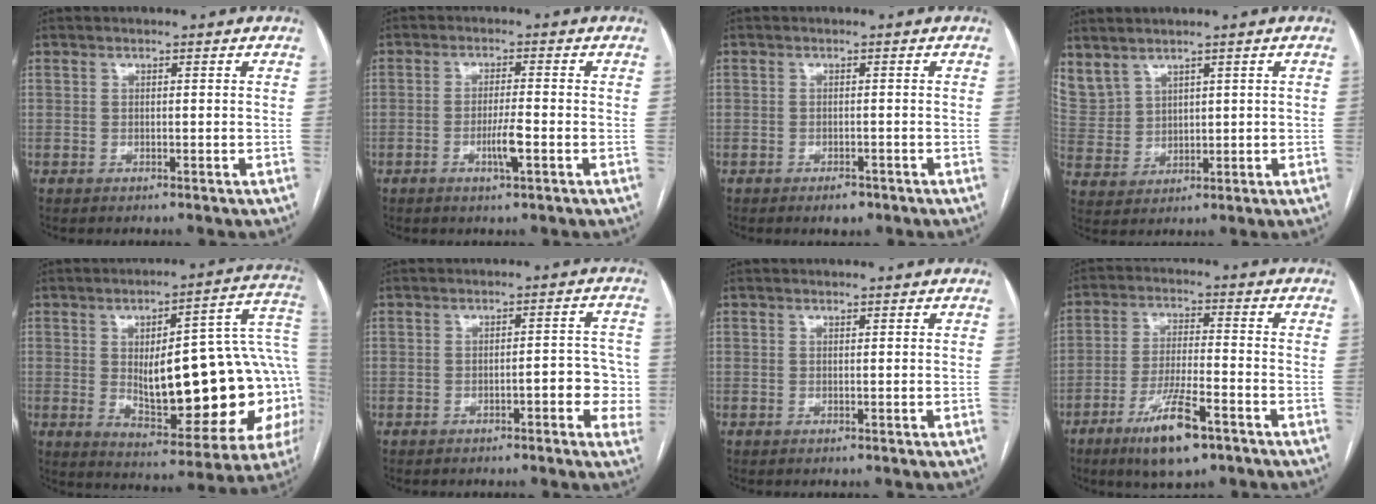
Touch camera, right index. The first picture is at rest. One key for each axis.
{"total": 3.9, "fx": -1.5, "fy": 0.1, "fz": 3.6, "tx": -0.069, "ty": -0.005, "tz": -0.027}
{"total": 2.1, "fx": -1.5, "fy": 1.1, "fz": 1.1, "tx": -0.016, "ty": 0.001, "tz": -0.015}
{"total": 9.8, "fx": 6.5, "fy": 6.5, "fz": 3.4, "tx": -0.112, "ty": 0.021, "tz": 0.158}
{"total": 26.8, "fx": -1.1, "fy": 7.5, "fz": 25.7, "tx": -0.267, "ty": 0.031, "tz": 0.003}
{"total": 6.1, "fx": -1.6, "fy": 2.0, "fz": 5.5, "tx": -0.055, "ty": 0.021, "tz": -0.022}
{"total": 0.0}
{"total": 10.4, "fx": -6.2, "fy": 1.9, "fz": 8.1, "tx": -0.154, "ty": -0.015, "tz": -0.107}